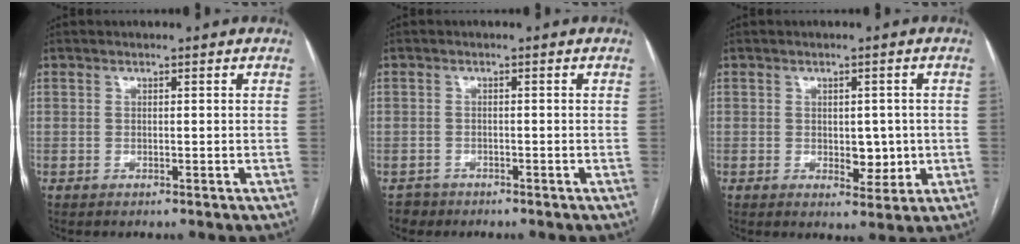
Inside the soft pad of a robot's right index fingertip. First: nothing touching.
{"total": 2.0, "force": [-1.4, 1.3, -0.5], "torque": [0.002, 0.006, -0.024]}
{"total": 4.6, "force": [-0.3, 2.7, 3.7], "torque": [-0.044, 0.000, 0.005]}